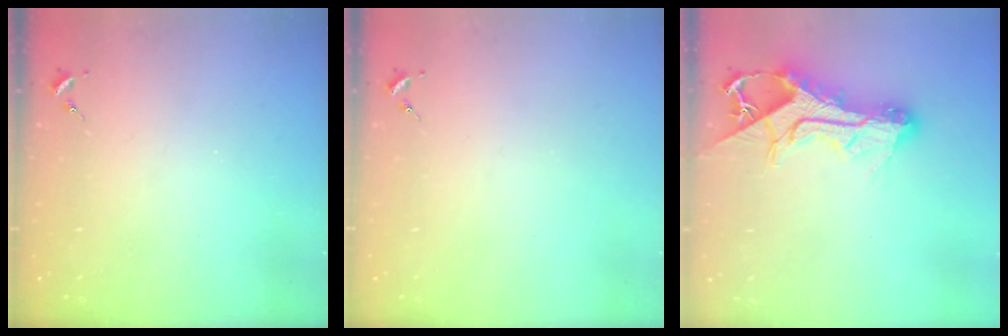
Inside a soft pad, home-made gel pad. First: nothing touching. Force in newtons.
{"total": 0.0}
{"total": 16.2, "press": 16.1, "slide": 1.6}